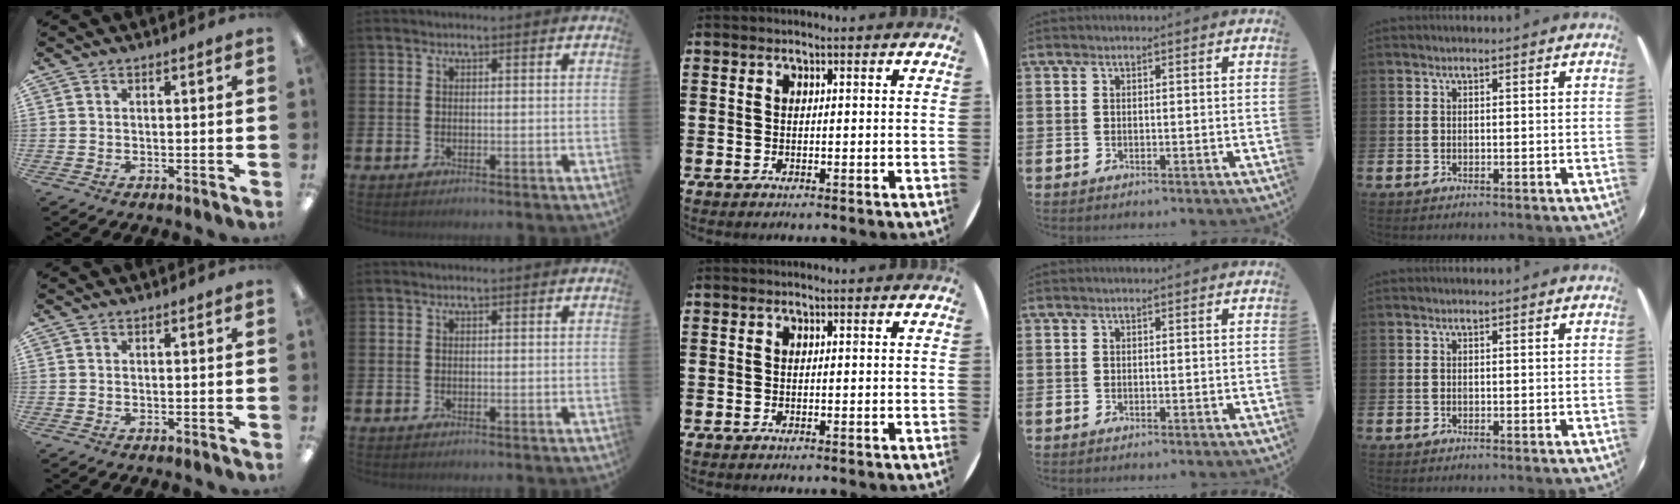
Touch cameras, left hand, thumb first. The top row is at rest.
{}